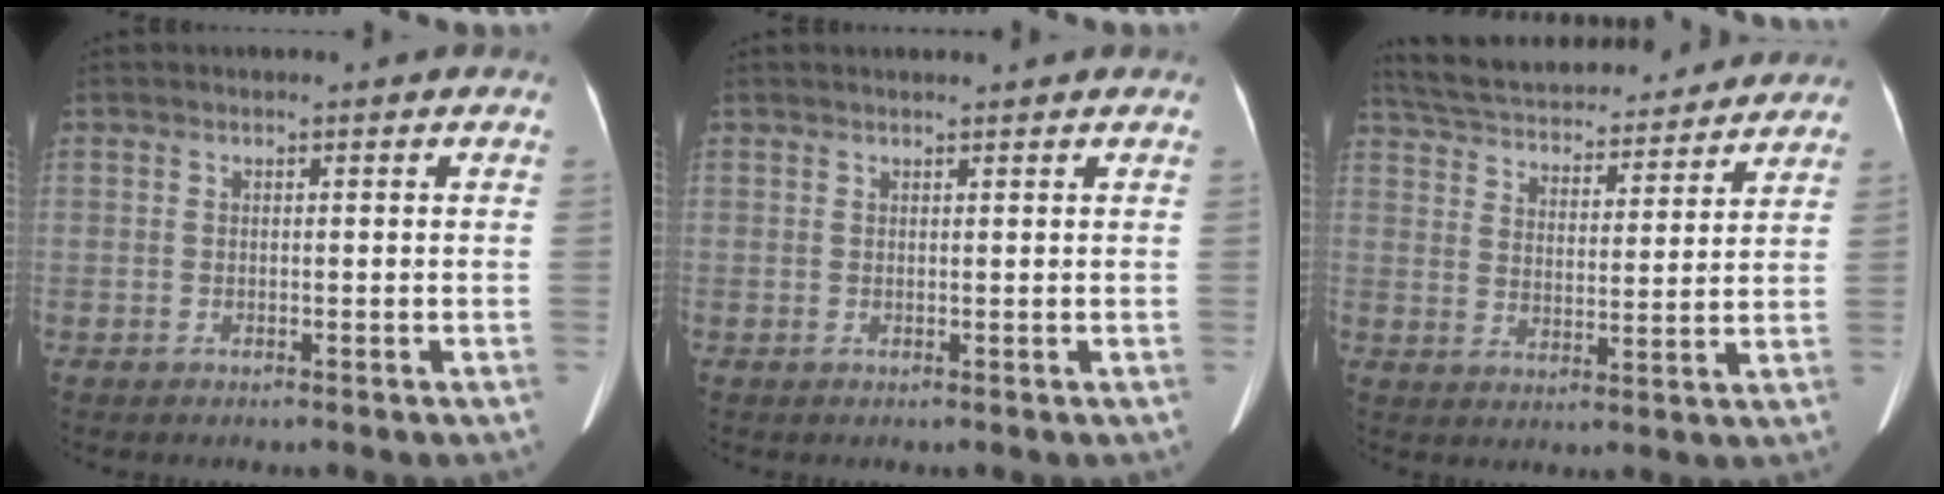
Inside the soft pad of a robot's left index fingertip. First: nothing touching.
{"total": 2.7, "force": [2.5, 0.3, 1.0], "torque": [-0.014, 0.020, 0.032]}
{"total": 22.2, "force": [20.2, 5.1, 7.6], "torque": [-0.146, 0.025, 0.287]}